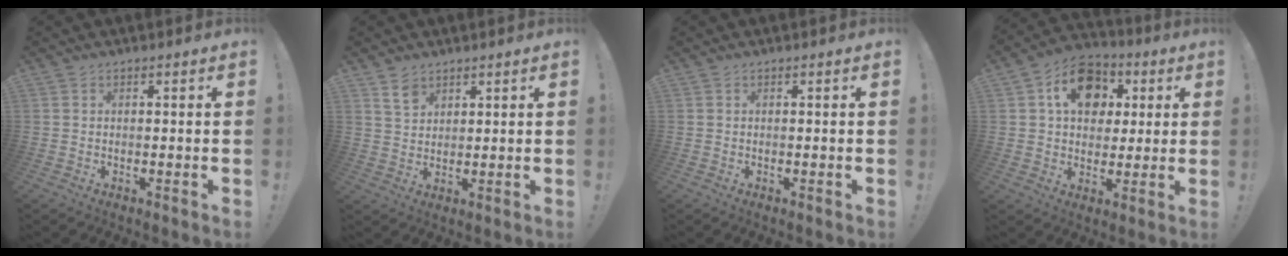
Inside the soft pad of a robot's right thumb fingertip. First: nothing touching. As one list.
[{"total": 4.8, "force": [3.4, 2.9, 1.8], "torque": [-0.023, -0.017, 0.063]}, {"total": 0.0}, {"total": 14.8, "force": [4.6, 11.4, 8.2], "torque": [-0.116, -0.002, 0.089]}]